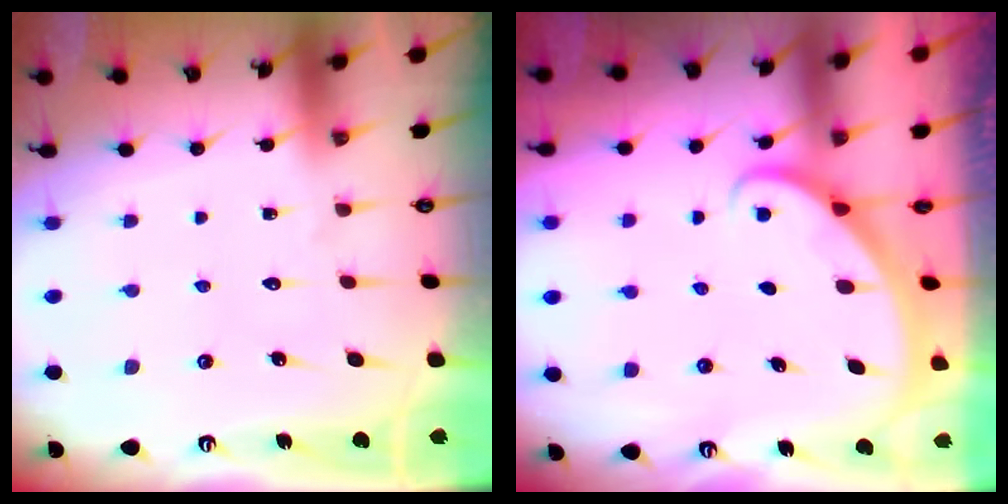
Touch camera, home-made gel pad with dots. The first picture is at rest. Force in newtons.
{"total": 2.1, "press": 2.1, "slide": 0.1}